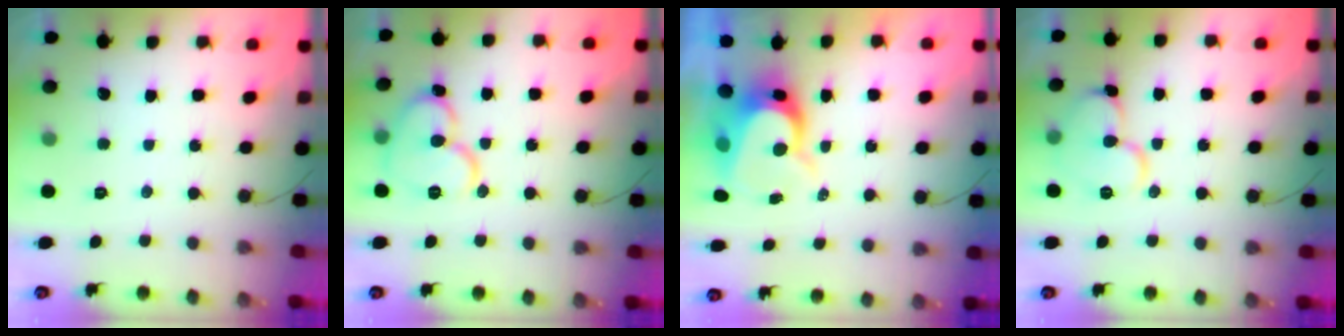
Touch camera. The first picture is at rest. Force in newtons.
{"total": 13.3, "press": 13.2, "slide": 1.8}
{"total": 8.9, "press": 8.9, "slide": 0.7}
{"total": 12.3, "press": 12.2, "slide": 1.3}